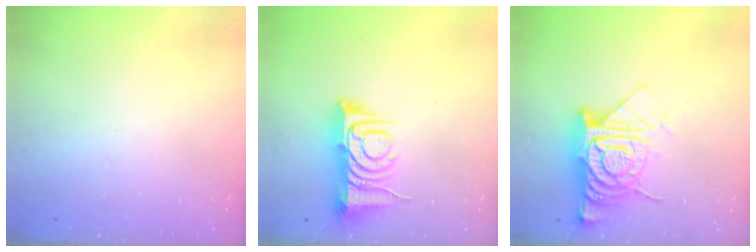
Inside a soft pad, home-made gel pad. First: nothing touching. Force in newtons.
{"total": 9.4, "press": 9.3, "slide": 1.2}
{"total": 14.6, "press": 14.5, "slide": 1.4}